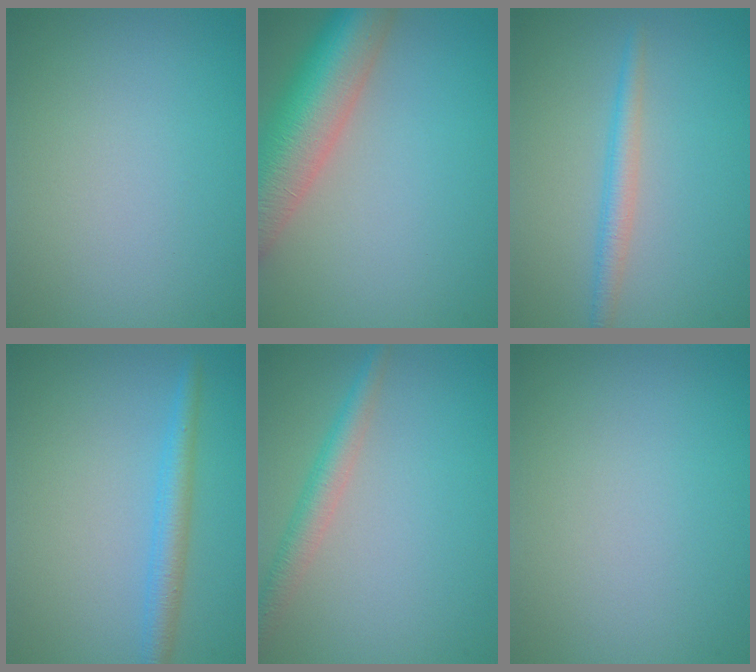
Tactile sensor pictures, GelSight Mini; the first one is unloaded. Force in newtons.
{"total": 9.7, "press": 9.7, "slide": 0.7}
{"total": 2.2, "press": 2.2, "slide": 0.0}
{"total": 2.7, "press": 2.7, "slide": 0.1}
{"total": 2.9, "press": 2.9, "slide": 0.2}
{"total": 0.0}